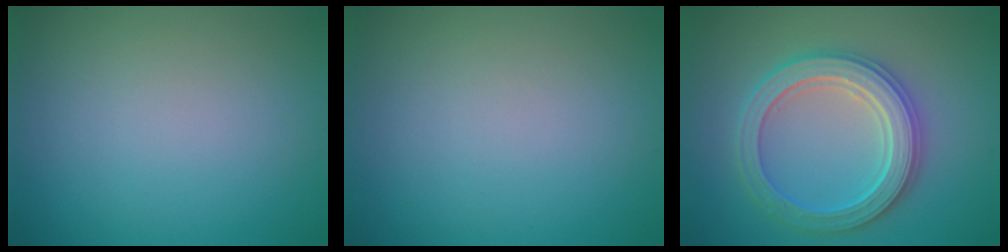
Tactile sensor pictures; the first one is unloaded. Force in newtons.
{"total": 0.0}
{"total": 5.4, "press": 5.3, "slide": 0.8}